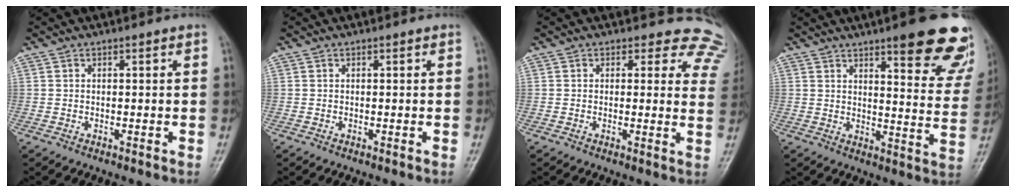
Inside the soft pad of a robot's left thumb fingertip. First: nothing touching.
{"total": 0.0}
{"total": 9.6, "force": [8.2, 4.7, 1.6], "torque": [0.037, -0.039, 0.049]}
{"total": 19.9, "force": [13.1, 4.7, 14.2], "torque": [-0.145, -0.061, 0.158]}